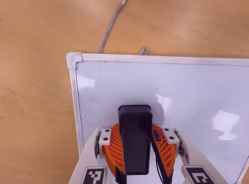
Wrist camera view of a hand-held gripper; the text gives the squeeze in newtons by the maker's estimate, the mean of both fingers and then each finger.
{"total": 12.3, "left": 11.8, "right": 12.8}